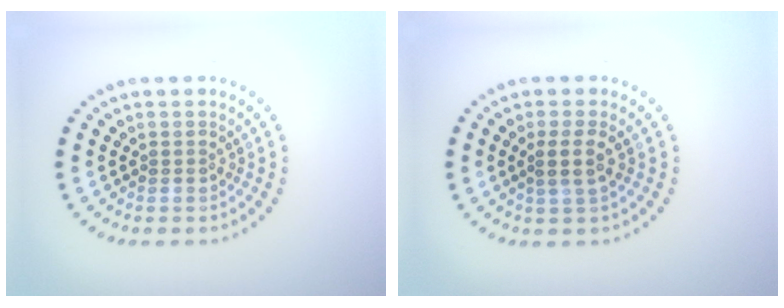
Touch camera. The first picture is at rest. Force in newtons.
{"total": 2.1, "press": 1.7, "slide": 1.2}